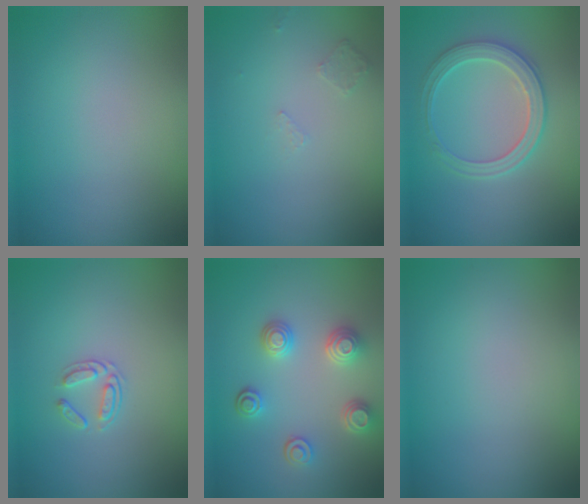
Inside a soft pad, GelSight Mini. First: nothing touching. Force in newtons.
{"total": 0.6, "press": 0.5, "slide": 0.4}
{"total": 3.4, "press": 3.2, "slide": 1.0}
{"total": 1.6, "press": 1.0, "slide": 1.2}
{"total": 3.5, "press": 3.2, "slide": 1.5}
{"total": 0.0}